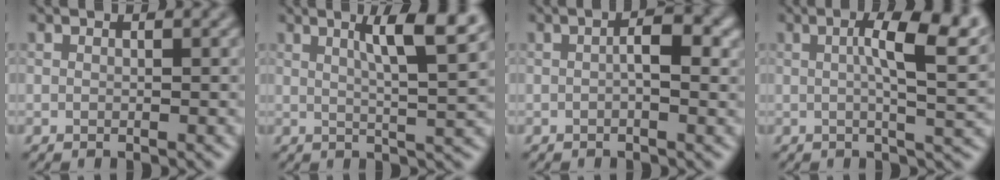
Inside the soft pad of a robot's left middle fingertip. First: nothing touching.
{"total": 6.8, "force": [2.9, 1.3, 6.0], "torque": [-0.080, 0.006, 0.044]}
{"total": 2.7, "force": [-0.1, 0.9, 2.6], "torque": [-0.045, 0.002, -0.006]}
{"total": 8.0, "force": [1.9, 2.1, 7.5], "torque": [-0.098, 0.010, 0.024]}